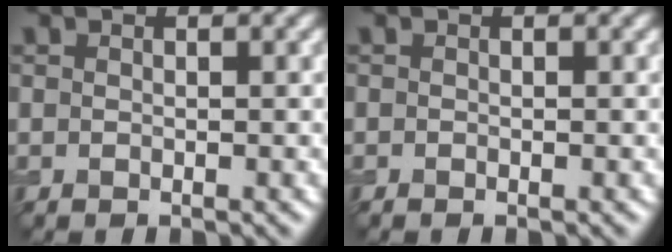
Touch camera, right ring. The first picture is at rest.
{"total": 0.0}